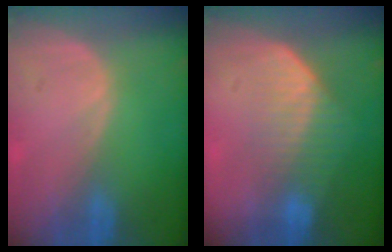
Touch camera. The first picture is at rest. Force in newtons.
{"total": 7.3, "press": 6.2, "slide": 3.7}